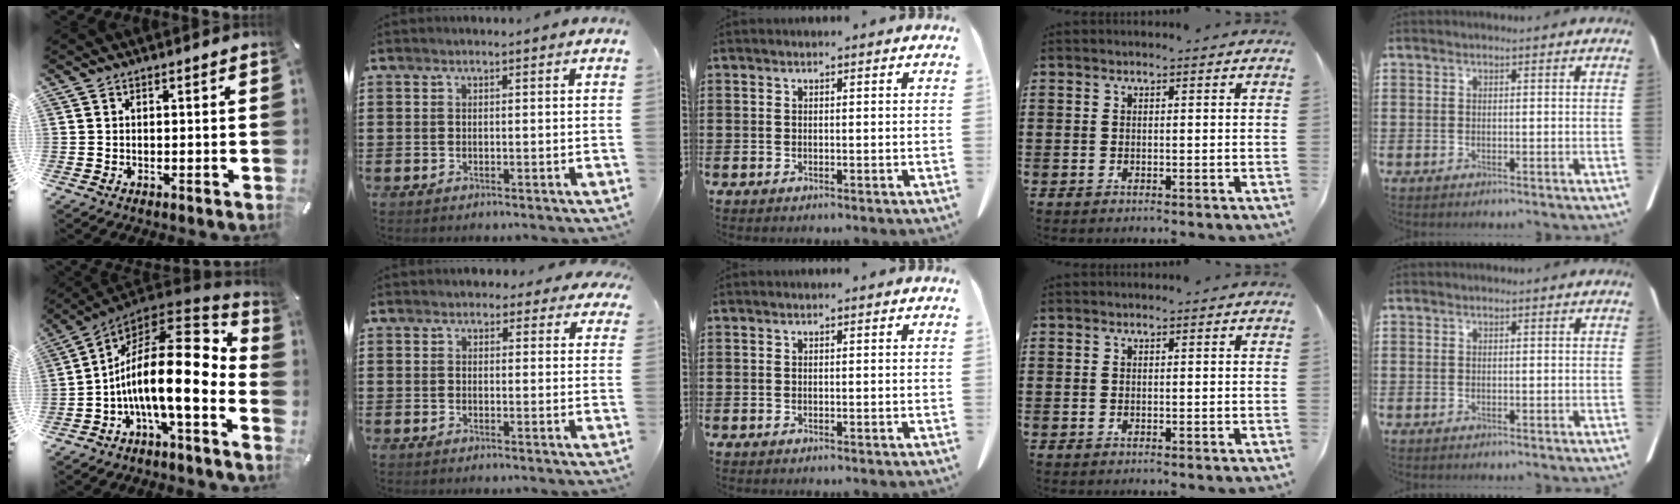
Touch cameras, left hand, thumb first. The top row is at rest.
{"thumb": {"total": 20.6, "force": [-2.2, 7.8, 19.0], "torque": [-0.340, -0.033, -0.047]}, "index": {"total": 2.7, "force": [2.3, 1.1, 0.7], "torque": [-0.007, -0.006, 0.039]}}